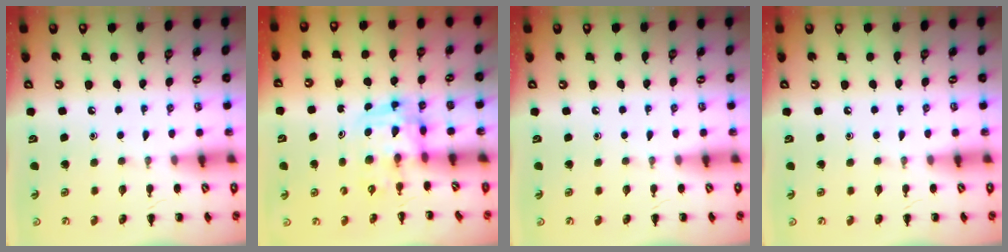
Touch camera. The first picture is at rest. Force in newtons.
{"total": 3.6, "press": 3.5, "slide": 0.6}
{"total": 0.0}
{"total": 0.0}